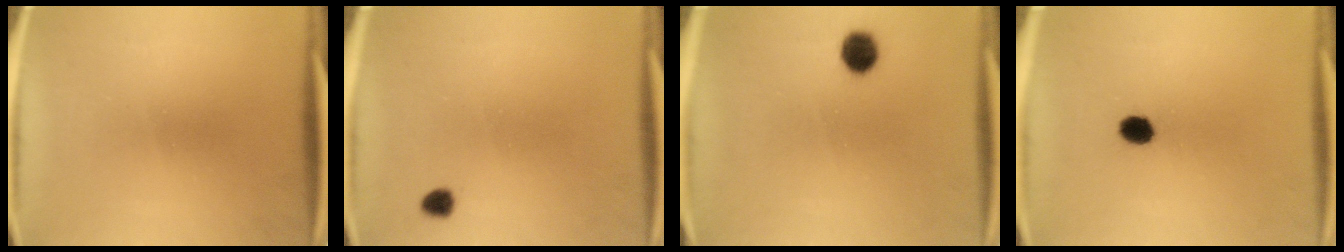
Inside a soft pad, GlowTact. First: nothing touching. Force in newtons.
{"total": 1.7}
{"total": 4.8}
{"total": 3.7}